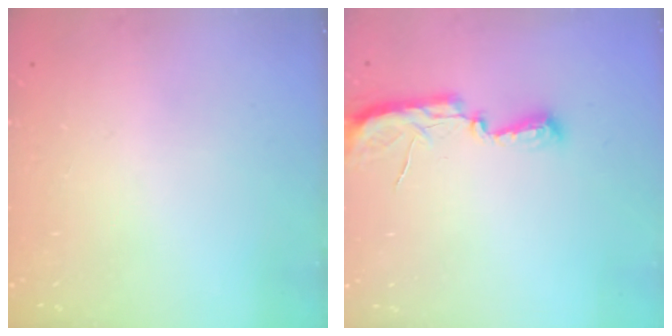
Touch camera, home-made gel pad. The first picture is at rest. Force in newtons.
{"total": 7.7, "press": 7.6, "slide": 1.0}